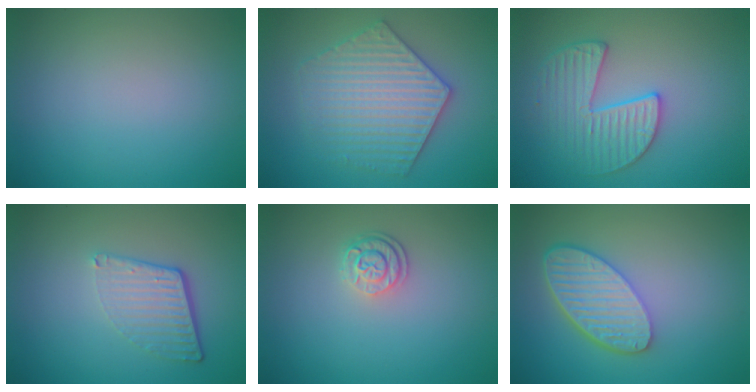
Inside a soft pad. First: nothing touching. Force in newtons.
{"total": 6.1, "press": 6.1, "slide": 0.9}
{"total": 3.6, "press": 3.5, "slide": 0.6}
{"total": 4.2, "press": 2.7, "slide": 3.2}
{"total": 2.3, "press": 1.8, "slide": 1.4}
{"total": 6.1, "press": 4.7, "slide": 3.9}